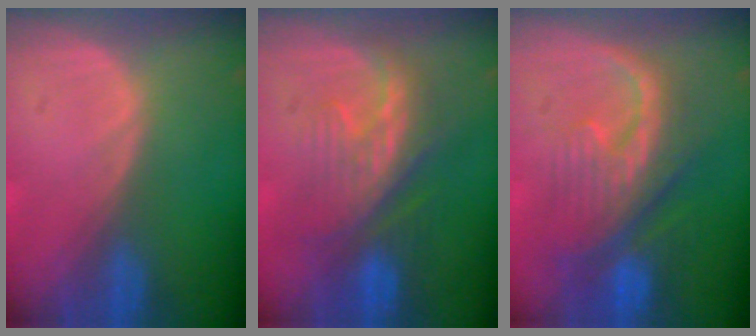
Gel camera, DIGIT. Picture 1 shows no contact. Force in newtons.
{"total": 8.4, "press": 8.1, "slide": 1.9}
{"total": 9.9, "press": 9.2, "slide": 3.7}